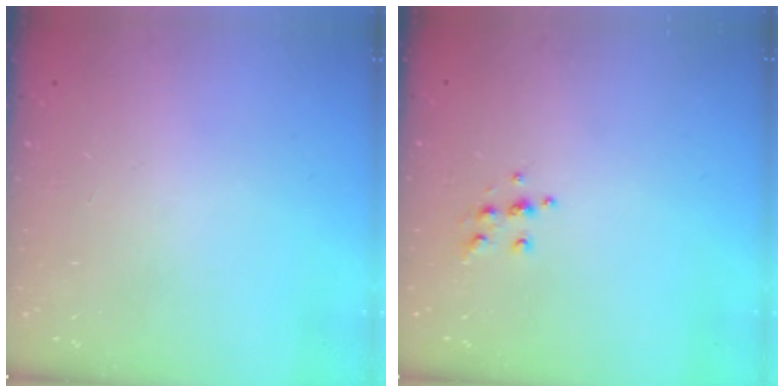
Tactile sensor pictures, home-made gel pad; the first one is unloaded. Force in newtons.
{"total": 5.1, "press": 5.1, "slide": 0.5}